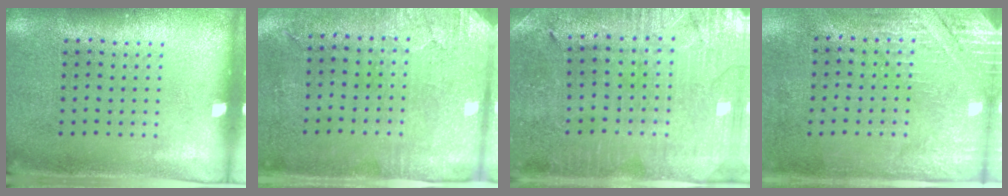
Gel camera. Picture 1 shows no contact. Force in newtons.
{"total": 2.9, "press": 2.4, "slide": 1.7}
{"total": 1.0, "press": 0.9, "slide": 0.2}
{"total": 2.7, "press": 2.5, "slide": 1.1}